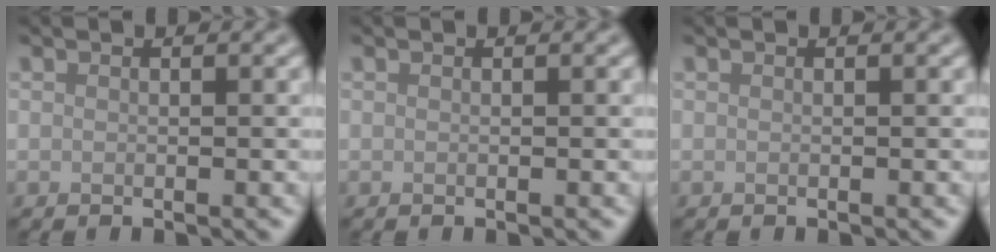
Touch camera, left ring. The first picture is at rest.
{"total": 0.0}
{"total": 0.0}